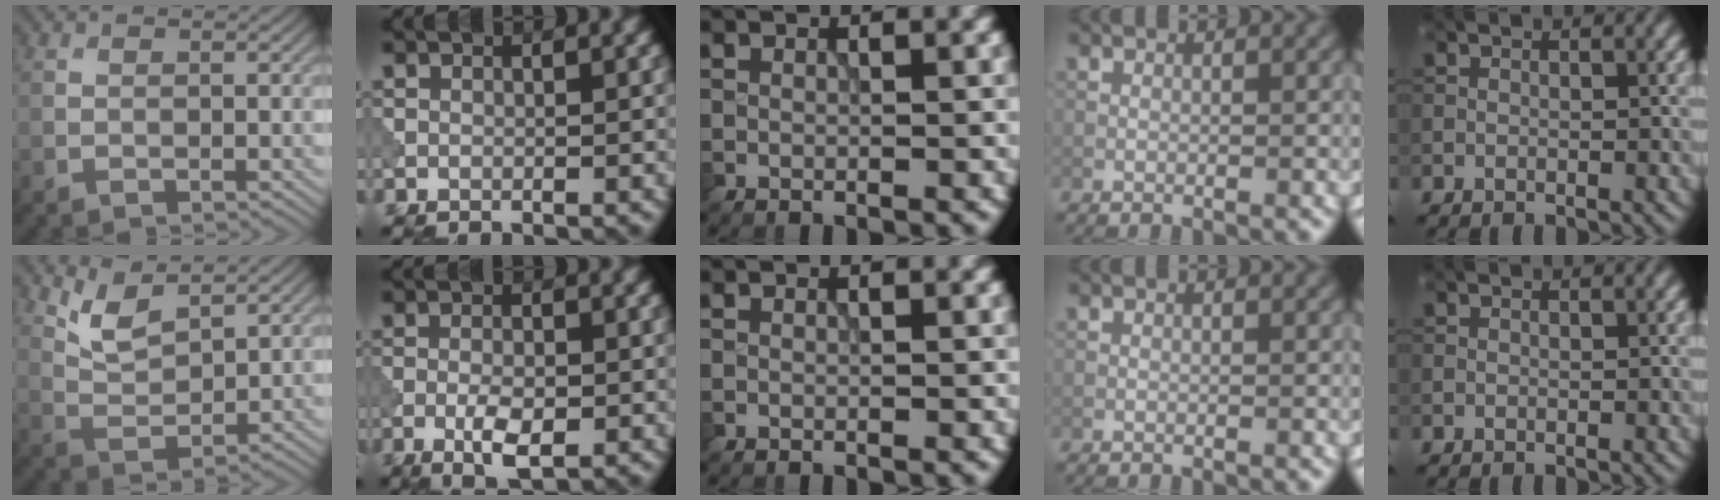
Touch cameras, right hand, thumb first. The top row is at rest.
{"thumb": {"total": 4.9, "force": [3.5, 1.5, 3.0], "torque": [-0.078, -0.006, 0.077]}, "index": {"total": 3.3, "force": [-1.1, 1.3, 2.8], "torque": [-0.053, -0.002, -0.022]}}